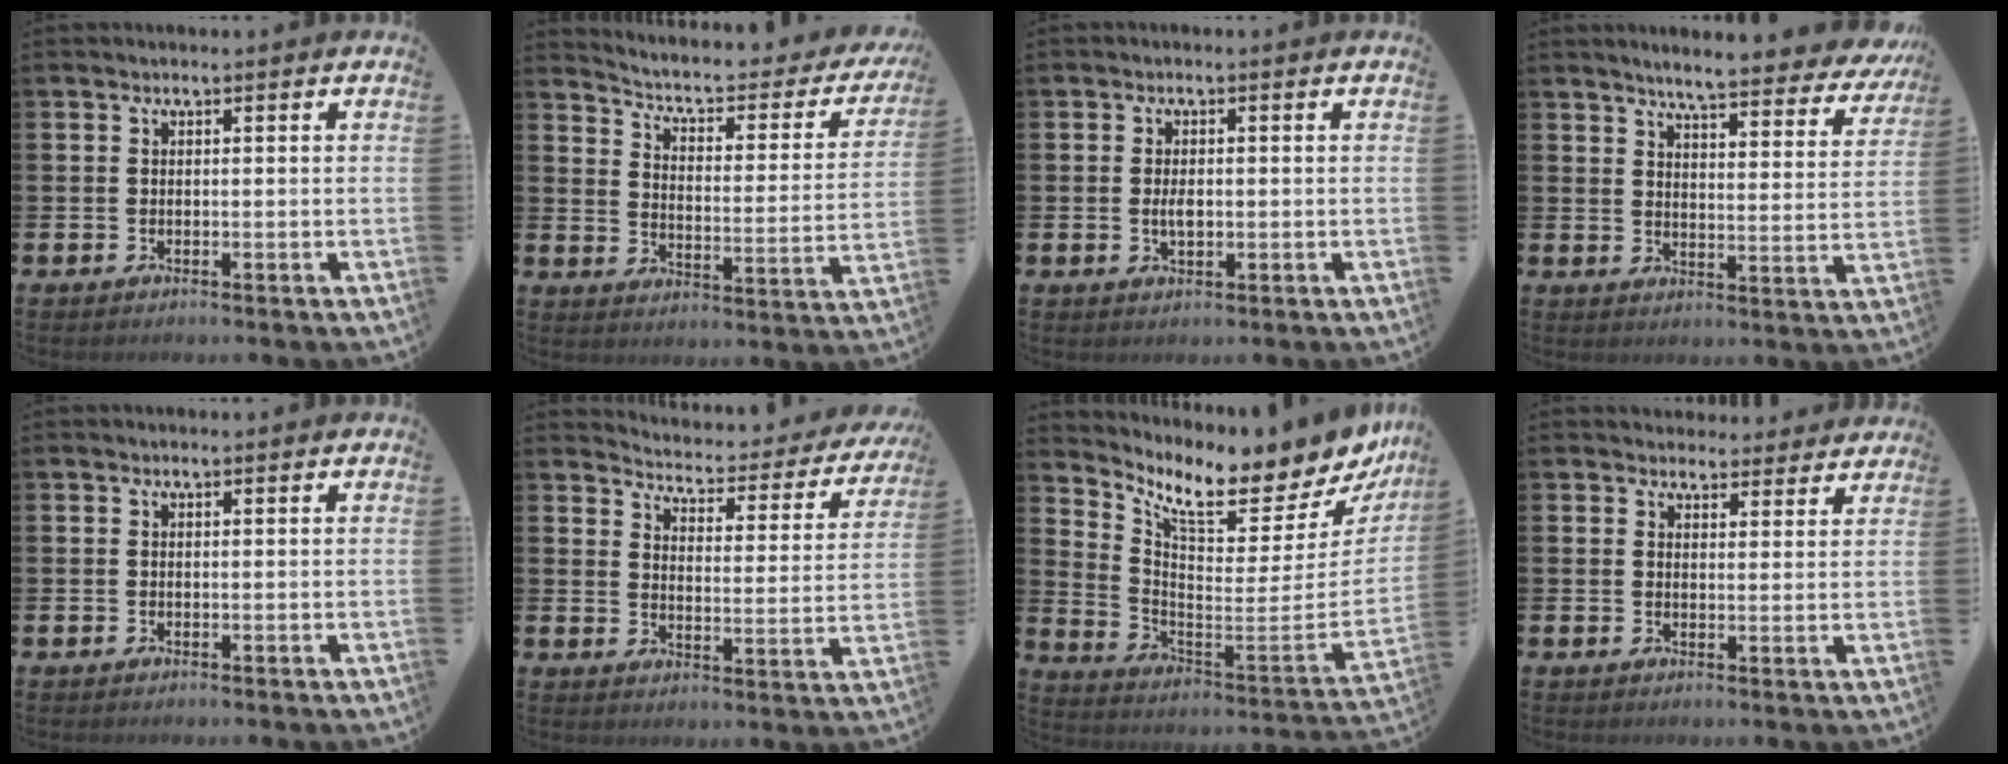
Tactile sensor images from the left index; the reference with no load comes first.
{"total": 4.9, "force": [4.0, 1.6, 2.3], "torque": [-0.062, -0.030, 0.056]}
{"total": 2.1, "force": [0.0, 1.1, 1.8], "torque": [-0.025, 0.000, -0.004]}
{"total": 6.1, "force": [5.7, 0.5, 2.1], "torque": [-0.052, -0.042, 0.094]}
{"total": 0.0}
{"total": 3.9, "force": [3.8, 1.0, 0.7], "torque": [-0.033, -0.038, 0.055]}
{"total": 8.6, "force": [7.4, 2.2, 3.7], "torque": [-0.083, -0.082, 0.115]}
{"total": 3.7, "force": [3.5, 1.2, -0.2], "torque": [0.004, -0.018, 0.063]}